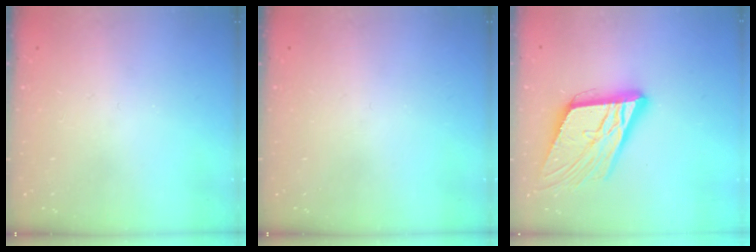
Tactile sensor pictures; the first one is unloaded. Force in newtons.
{"total": 0.0}
{"total": 18.5, "press": 18.2, "slide": 3.6}